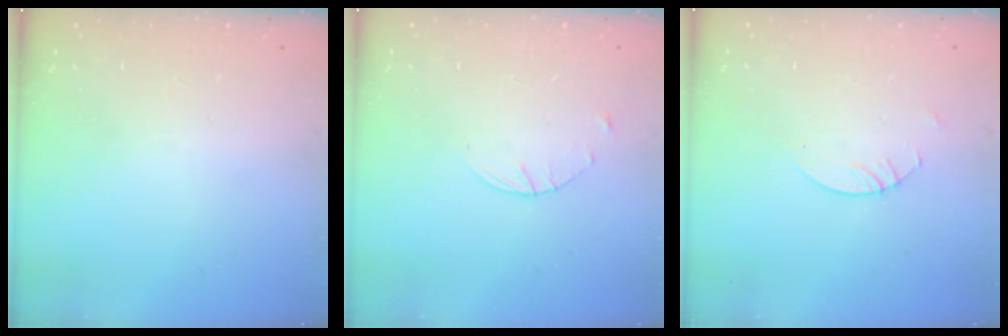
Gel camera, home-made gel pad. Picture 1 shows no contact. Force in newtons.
{"total": 1.6, "press": 1.6, "slide": 0.2}
{"total": 2.7, "press": 2.7, "slide": 0.2}